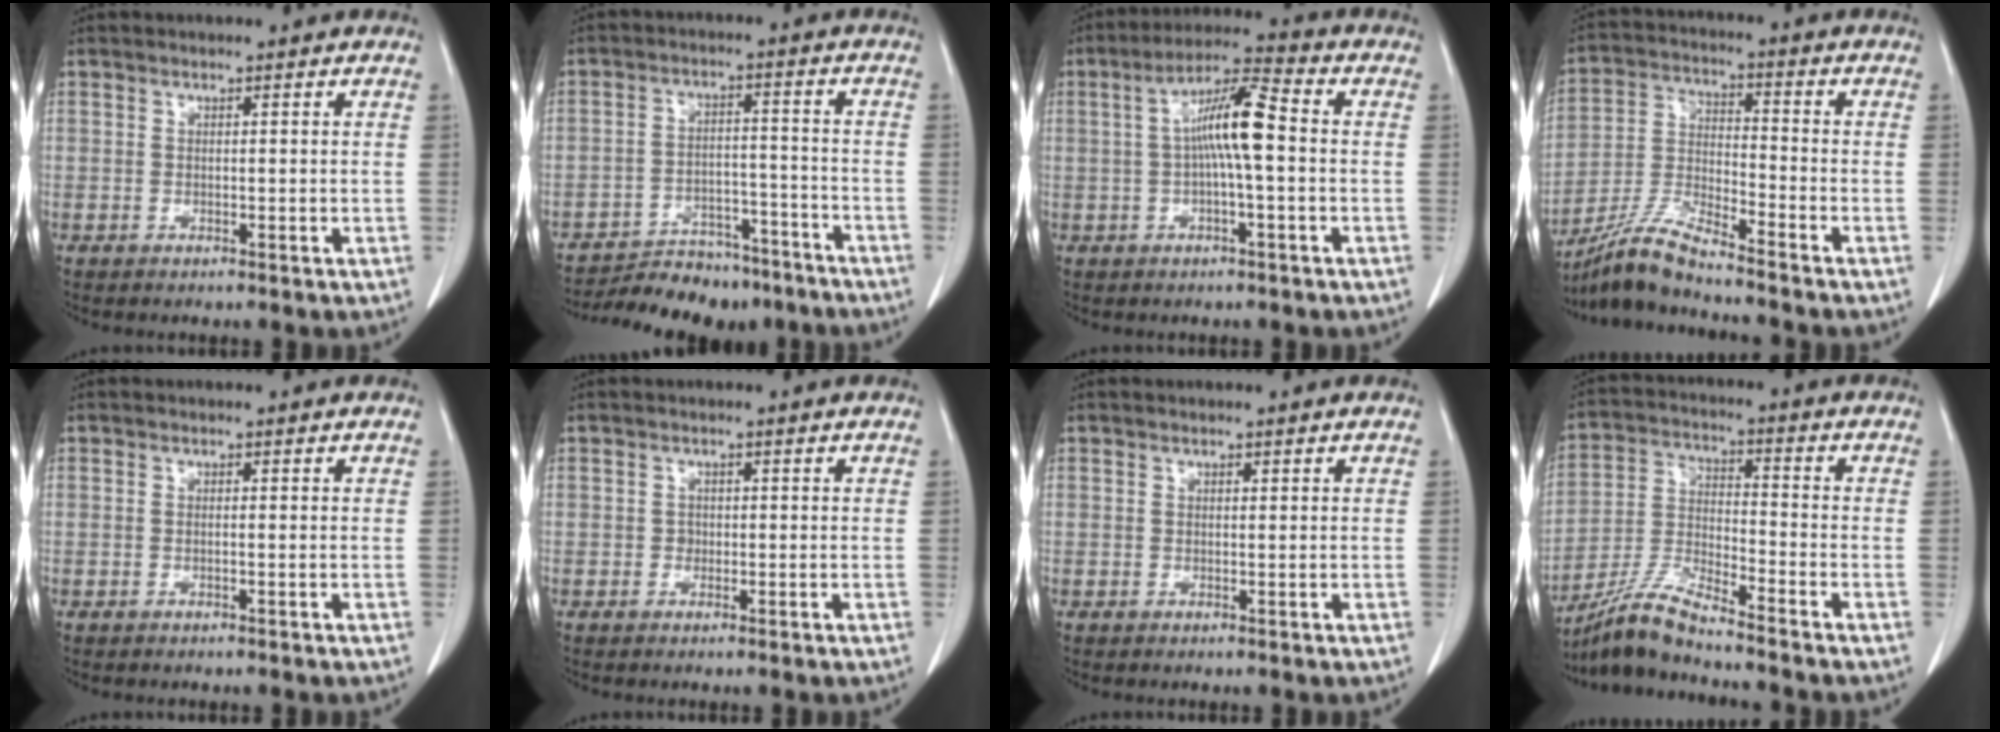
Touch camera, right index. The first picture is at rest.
{"total": 14.1, "force": [-12.7, 5.0, 3.4], "torque": [-0.048, 0.016, -0.179]}
{"total": 8.7, "force": [0.1, 0.9, 8.7], "torque": [-0.162, 0.022, -0.005]}
{"total": 8.6, "force": [-7.9, -0.4, 3.4], "torque": [-0.078, -0.012, -0.154]}
{"total": 0.0}
{"total": 0.9, "force": [-0.1, 0.8, 0.2], "torque": [0.002, 0.006, -0.002]}
{"total": 0.0}
{"total": 8.4, "force": [-7.7, -0.3, 3.2], "torque": [-0.076, -0.013, -0.150]}